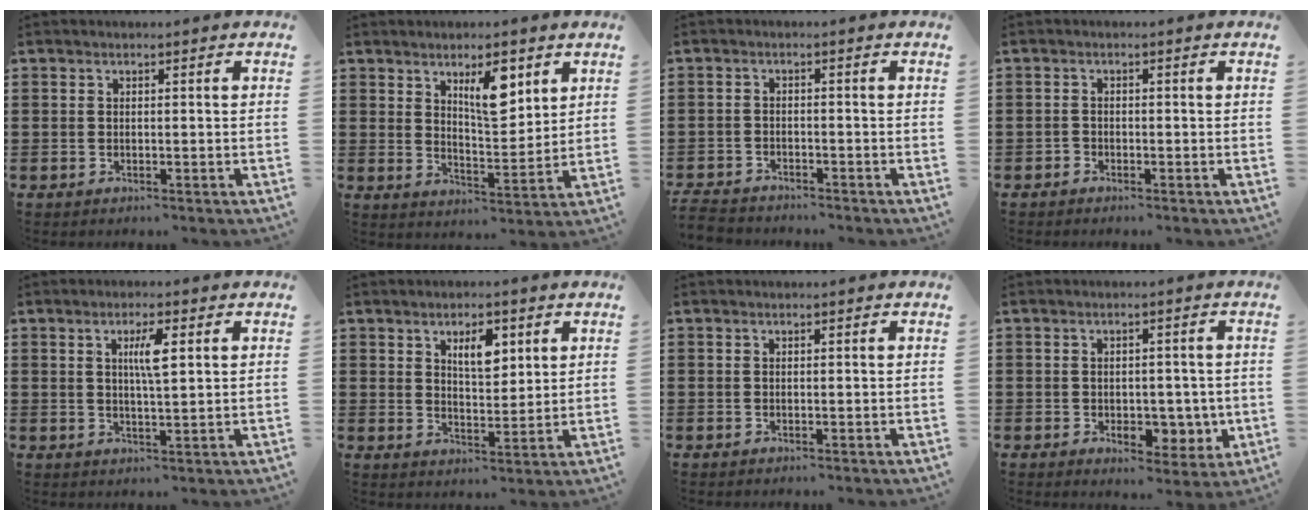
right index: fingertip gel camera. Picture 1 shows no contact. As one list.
[{"total": 7.7, "force": [3.9, 3.0, 5.9], "torque": [-0.086, -0.009, 0.060]}, {"total": 2.6, "force": [-2.6, 0.4, 0.0], "torque": [-0.013, -0.003, -0.059]}, {"total": 1.0, "force": [-0.9, 0.5, 0.1], "torque": [-0.004, 0.002, -0.019]}, {"total": 4.1, "force": [1.2, 0.7, 3.8], "torque": [-0.079, 0.007, 0.016]}, {"total": 5.0, "force": [2.5, 2.3, 3.8], "torque": [-0.058, -0.001, 0.037]}, {"total": 0.0}, {"total": 4.6, "force": [-0.9, 3.3, 3.1], "torque": [-0.052, 0.007, -0.015]}]